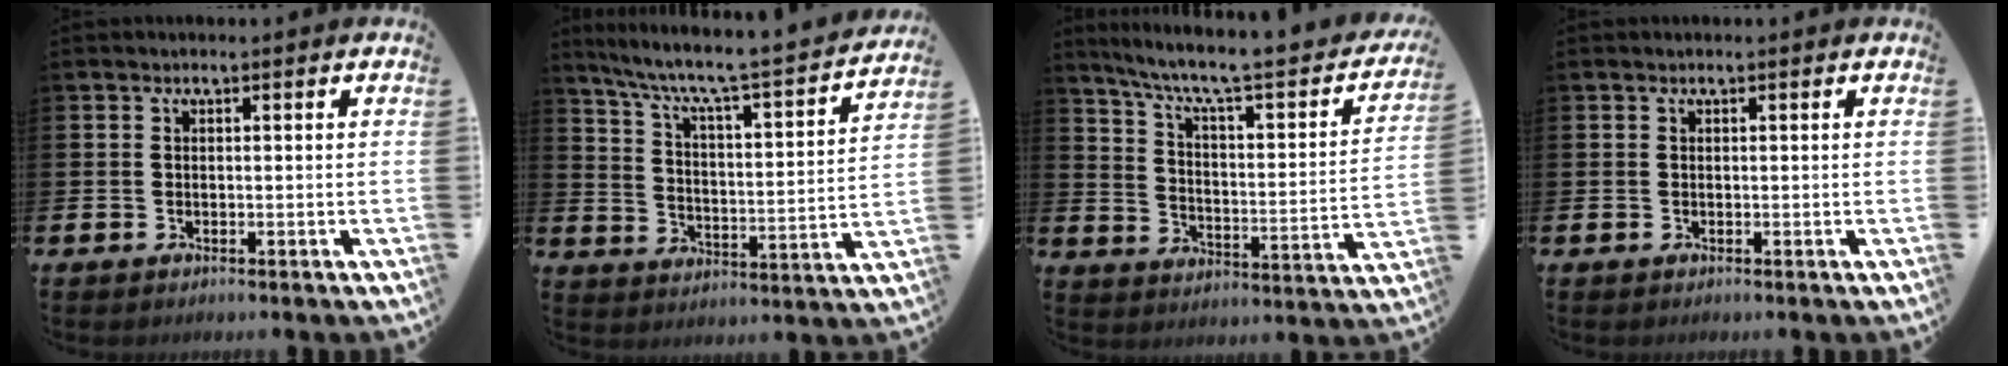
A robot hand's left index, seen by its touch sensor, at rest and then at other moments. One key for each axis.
{"total": 6.5, "fx": 5.6, "fy": 0.7, "fz": 3.2, "tx": -0.087, "ty": -0.048, "tz": 0.086}
{"total": 7.6, "fx": 6.2, "fy": 1.3, "fz": 4.3, "tx": -0.104, "ty": -0.048, "tz": 0.093}
{"total": 0.0}